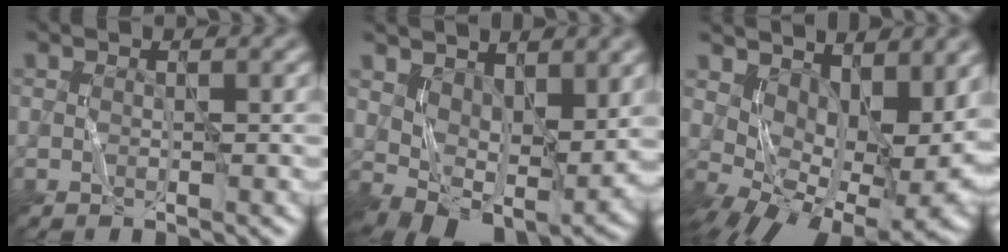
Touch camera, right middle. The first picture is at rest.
{"total": 7.4, "force": [1.3, 4.4, 5.7], "torque": [-0.106, -0.017, 0.039]}
{"total": 11.5, "force": [1.7, 5.6, 9.9], "torque": [-0.128, -0.009, 0.049]}